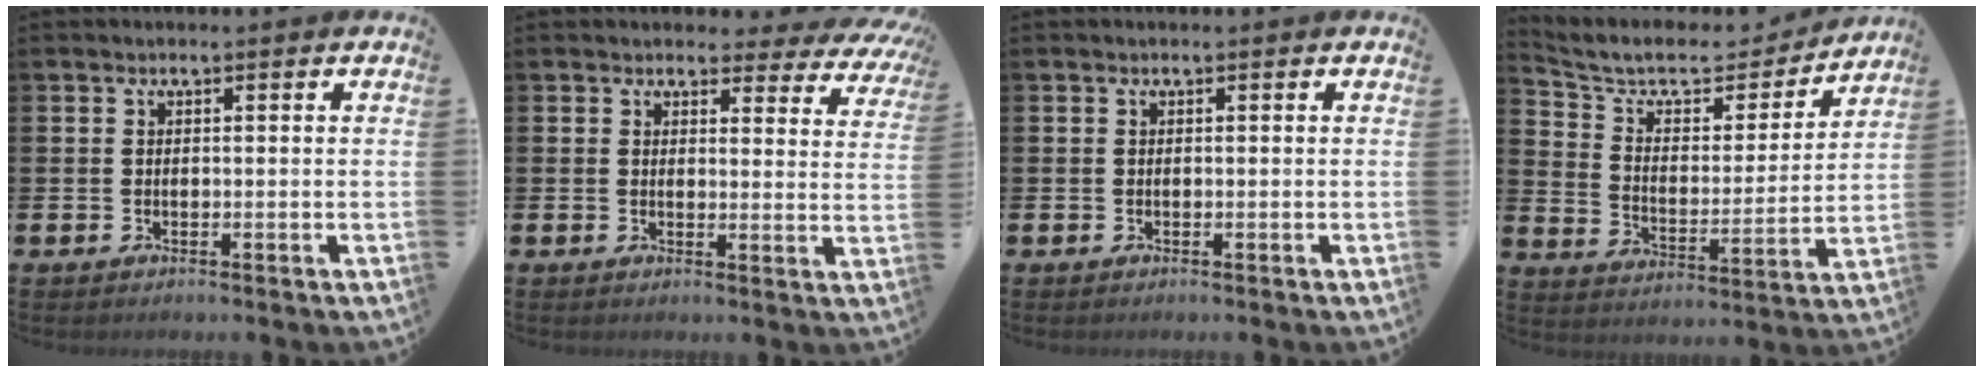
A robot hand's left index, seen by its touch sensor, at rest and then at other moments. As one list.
[{"total": 2.9, "force": [2.6, 1.3, 0.4], "torque": [0.004, -0.024, 0.038]}, {"total": 0.0}, {"total": 8.6, "force": [7.4, 3.3, 3.0], "torque": [-0.090, -0.050, 0.122]}]